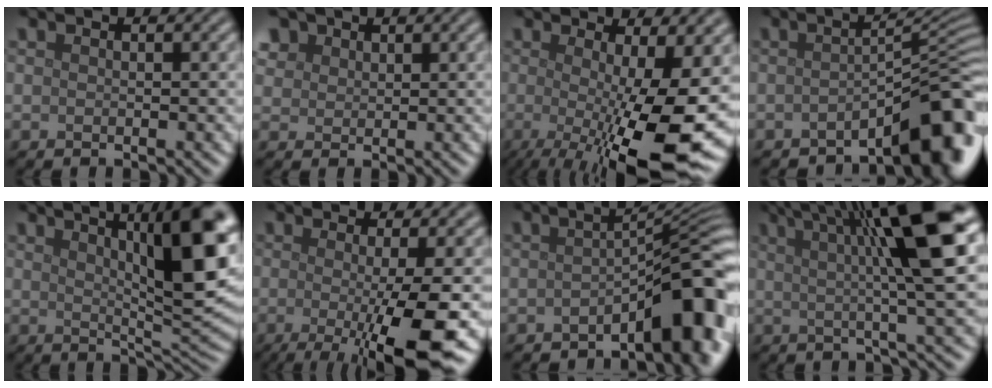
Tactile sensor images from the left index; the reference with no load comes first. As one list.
[{"total": 3.0, "force": [1.8, 2.2, 1.0], "torque": [-0.035, 0.004, 0.037]}, {"total": 14.3, "force": [-2.6, 3.8, 13.5], "torque": [-0.178, -0.018, -0.036]}, {"total": 8.0, "force": [-4.4, 2.1, 6.4], "torque": [-0.065, 0.010, -0.072]}, {"total": 13.0, "force": [4.8, 3.5, 11.6], "torque": [-0.132, 0.013, 0.070]}, {"total": 10.0, "force": [-2.2, 2.2, 9.5], "torque": [-0.122, -0.020, -0.036]}, {"total": 7.7, "force": [-3.3, 2.3, 6.6], "torque": [-0.067, 0.017, -0.055]}, {"total": 11.5, "force": [3.7, 1.9, 10.7], "torque": [-0.126, 0.019, 0.048]}]